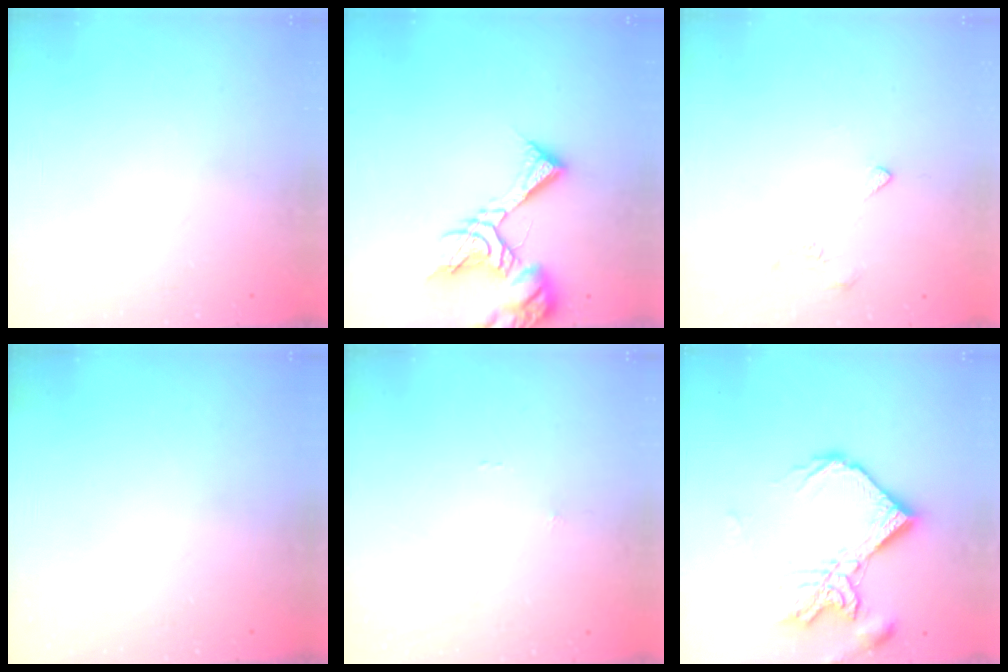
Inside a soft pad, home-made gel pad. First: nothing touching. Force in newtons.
{"total": 11.8, "press": 11.6, "slide": 1.6}
{"total": 3.2, "press": 3.1, "slide": 0.8}
{"total": 0.0}
{"total": 0.0}
{"total": 15.6, "press": 15.5, "slide": 1.8}